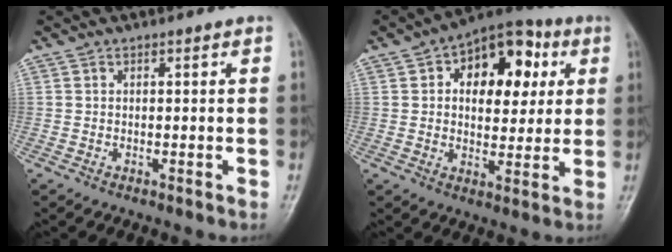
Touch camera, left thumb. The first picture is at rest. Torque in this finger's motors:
{"motor_torque": [-0.31, 0.66, 0.07, 0.09, 0.18]}